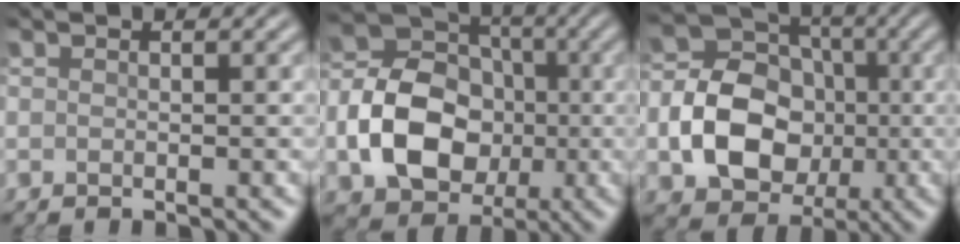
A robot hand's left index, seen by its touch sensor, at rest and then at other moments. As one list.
[{"total": 10.0, "force": [-2.1, 7.5, 6.3], "torque": [-0.109, 0.000, -0.043]}, {"total": 9.6, "force": [-1.8, 7.5, 5.7], "torque": [-0.094, -0.002, -0.044]}]